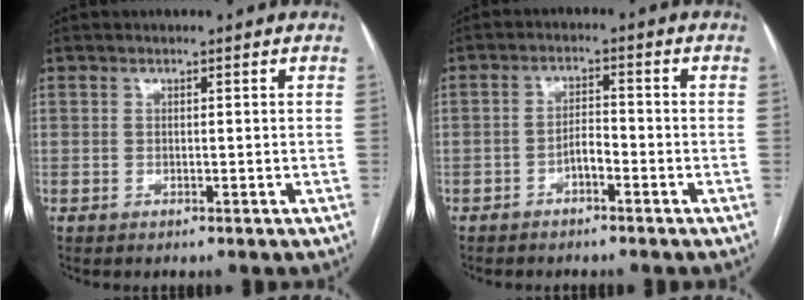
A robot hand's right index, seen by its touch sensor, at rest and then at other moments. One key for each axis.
{"total": 2.7, "fx": -1.5, "fy": 0.9, "fz": 2.0, "tx": -0.031, "ty": 0.007, "tz": -0.027}